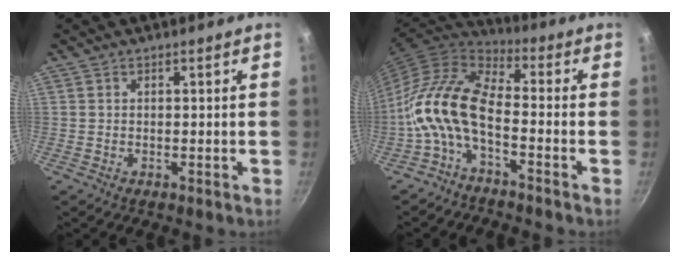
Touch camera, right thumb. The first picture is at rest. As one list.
[{"total": 12.2, "force": [-4.0, 5.3, 10.3], "torque": [-0.217, 0.062, -0.093]}]